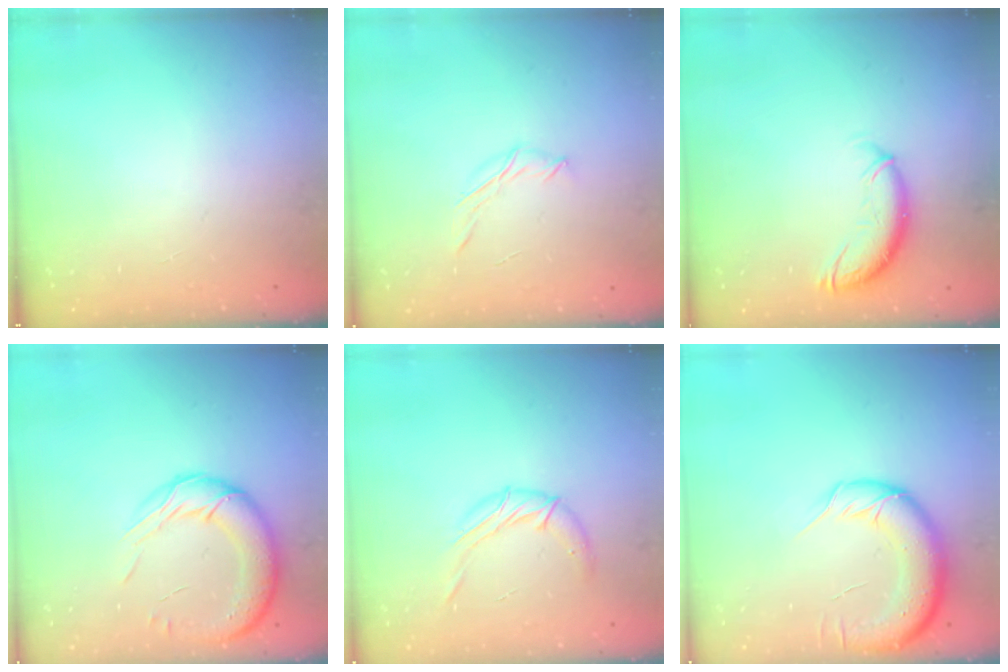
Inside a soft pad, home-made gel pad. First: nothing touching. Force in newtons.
{"total": 4.7, "press": 4.6, "slide": 1.0}
{"total": 10.7, "press": 10.6, "slide": 1.5}
{"total": 16.4, "press": 15.8, "slide": 4.5}
{"total": 9.5, "press": 9.5, "slide": 0.7}
{"total": 14.6, "press": 14.3, "slide": 3.1}